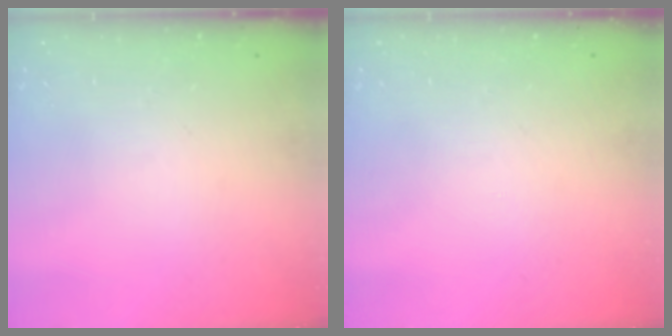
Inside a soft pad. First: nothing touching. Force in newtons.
{"total": 0.0}